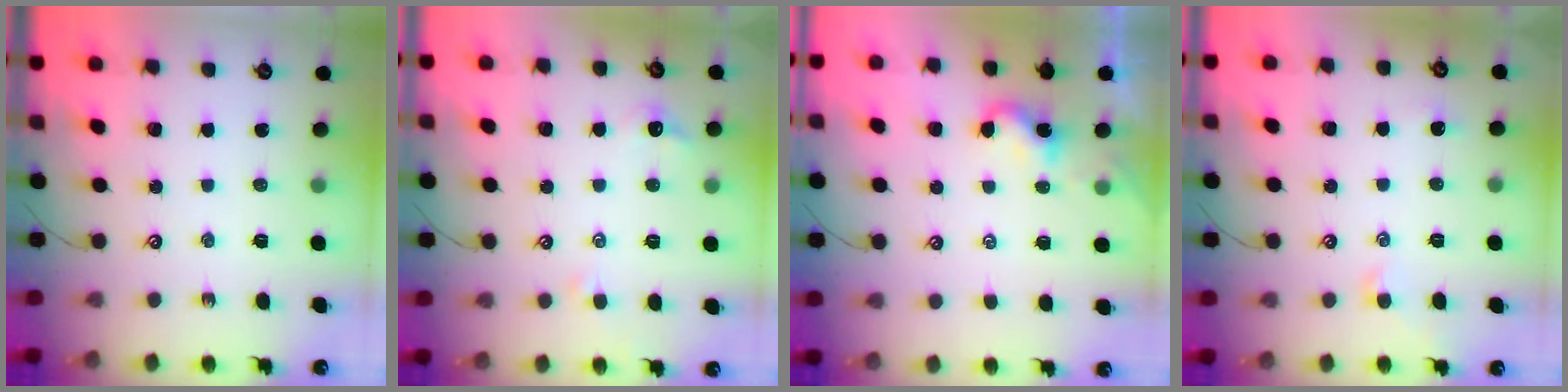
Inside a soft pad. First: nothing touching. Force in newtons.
{"total": 2.5, "press": 2.4, "slide": 0.7}
{"total": 1.3, "press": 1.3, "slide": 0.3}
{"total": 0.8, "press": 0.5, "slide": 0.5}